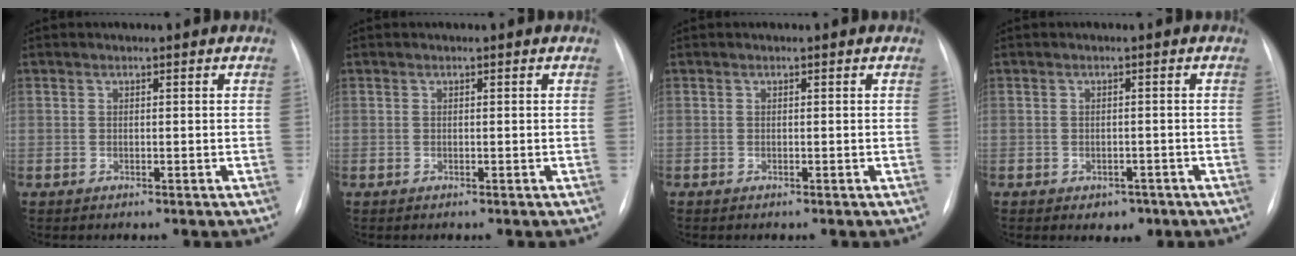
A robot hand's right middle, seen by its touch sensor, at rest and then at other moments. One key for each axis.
{"total": 0.0}
{"total": 0.0}
{"total": 2.5, "fx": -1.3, "fy": 1.9, "fz": 0.9, "tx": -0.006, "ty": 0.005, "tz": -0.009}